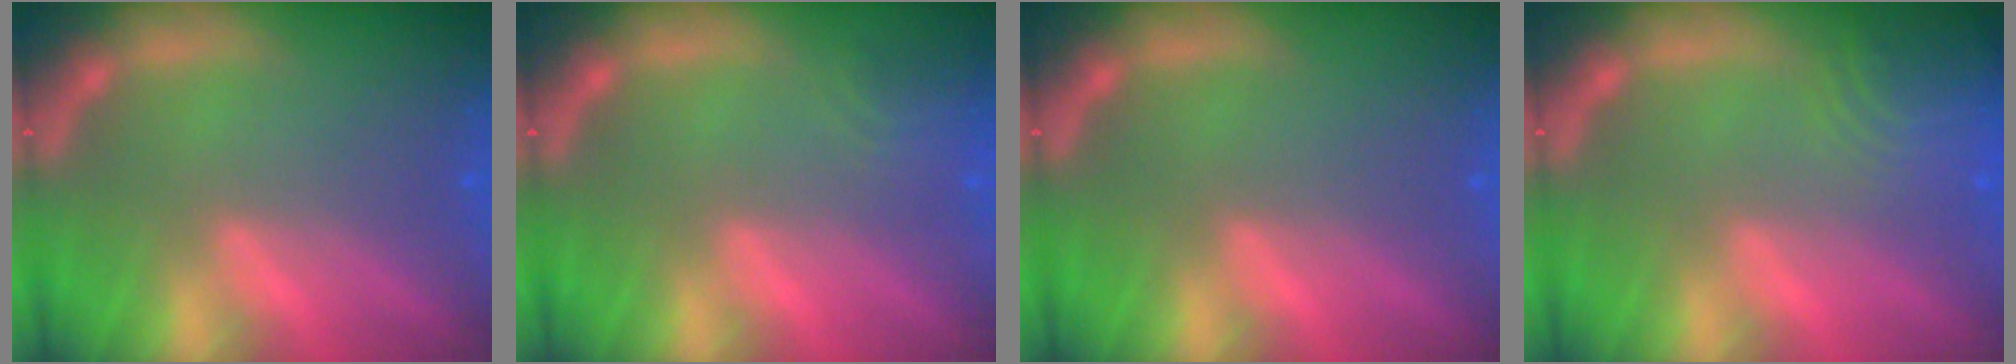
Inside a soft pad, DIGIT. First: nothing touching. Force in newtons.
{"total": 1.9}
{"total": 0.0}
{"total": 5.6}